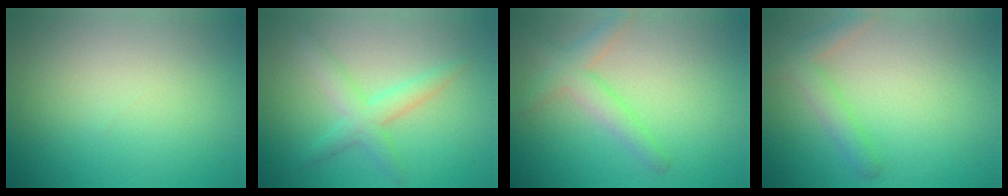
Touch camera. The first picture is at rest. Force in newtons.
{"total": 2.9, "press": 2.9, "slide": 0.1}
{"total": 3.0, "press": 3.0, "slide": 0.2}
{"total": 2.6, "press": 2.6, "slide": 0.2}